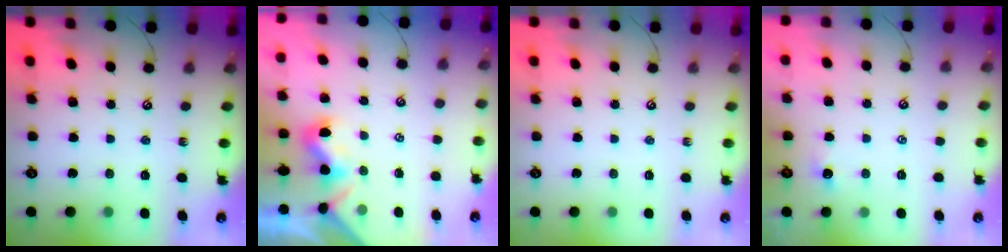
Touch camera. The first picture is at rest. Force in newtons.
{"total": 1.4, "press": 1.3, "slide": 0.5}
{"total": 0.0}
{"total": 0.5, "press": 0.4, "slide": 0.3}